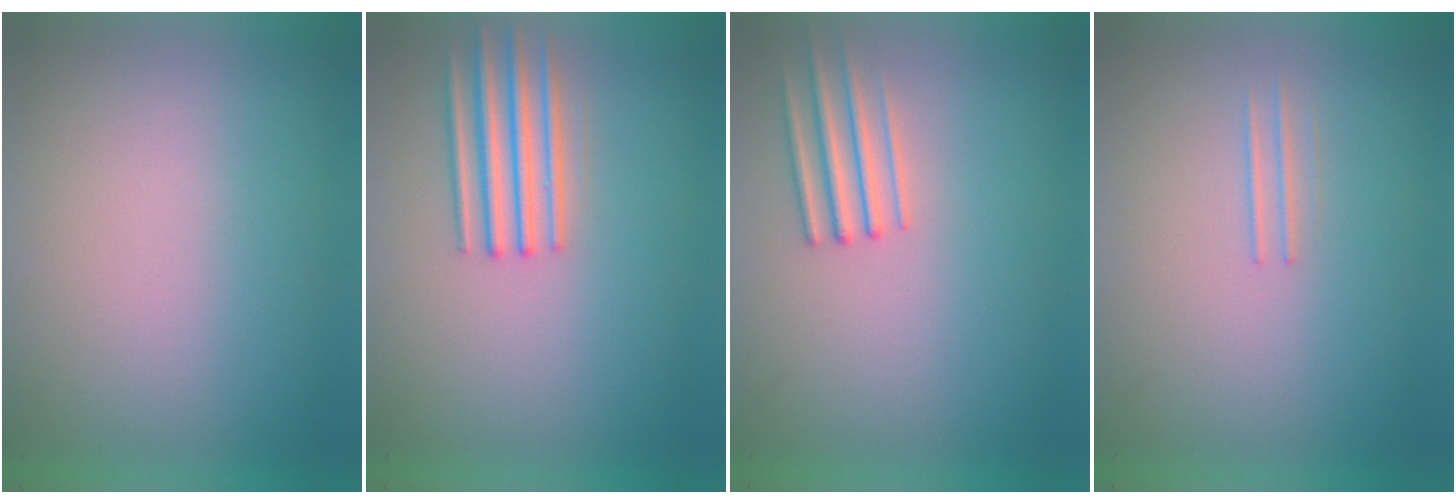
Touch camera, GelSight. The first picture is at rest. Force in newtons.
{"total": 3.5}
{"total": 2.4}
{"total": 1.2}